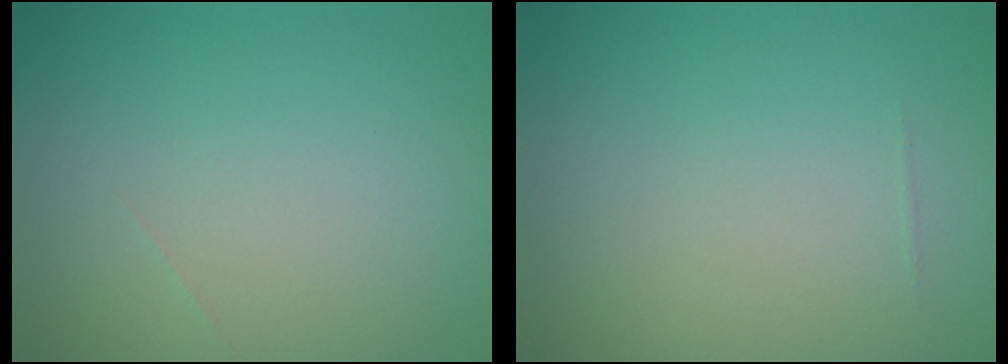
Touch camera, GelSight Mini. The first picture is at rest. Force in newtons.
{"total": 0.0}